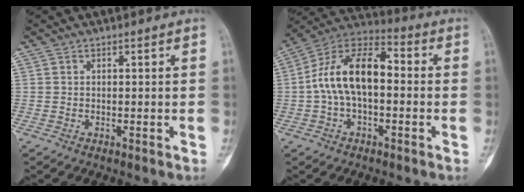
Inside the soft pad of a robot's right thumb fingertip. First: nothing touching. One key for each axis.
{"total": 14.7, "fx": -0.3, "fy": 8.1, "fz": 12.2, "tx": -0.208, "ty": 0.046, "tz": -0.021}